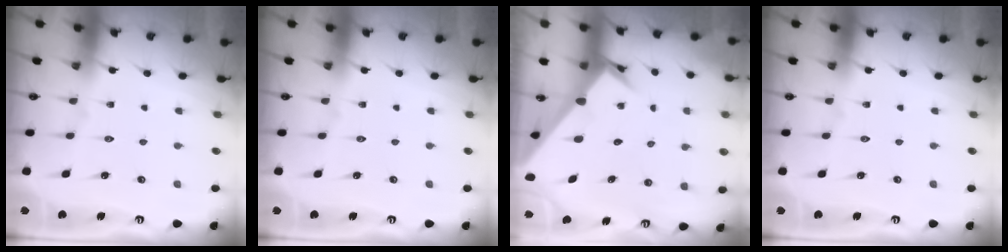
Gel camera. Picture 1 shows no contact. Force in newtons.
{"total": 0.0}
{"total": 3.4, "press": 3.4, "slide": 0.3}
{"total": 0.0}